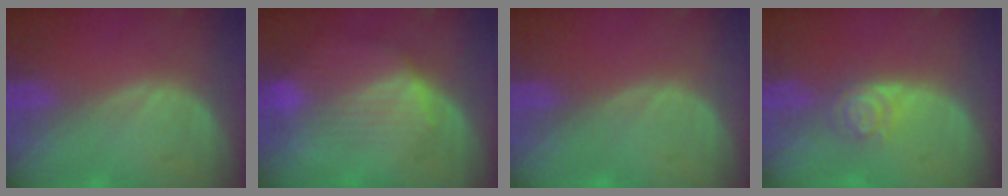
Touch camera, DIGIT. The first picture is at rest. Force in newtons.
{"total": 7.3, "press": 6.9, "slide": 2.3}
{"total": 0.0}
{"total": 4.0, "press": 3.6, "slide": 1.7}